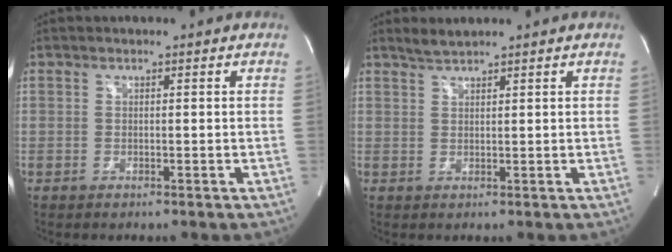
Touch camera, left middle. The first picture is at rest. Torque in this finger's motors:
{"motor_torque": [0.18, -0.05, -0.07, 0.01]}